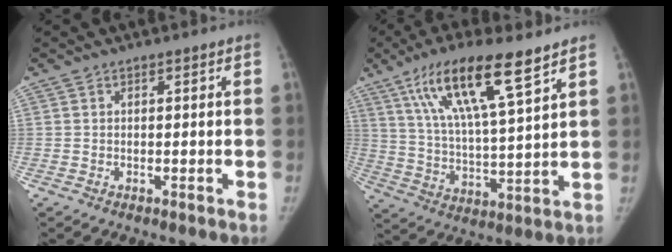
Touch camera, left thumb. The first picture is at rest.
{"total": 16.8, "force": [9.8, 3.2, 13.2], "torque": [-0.237, -0.032, 0.183]}